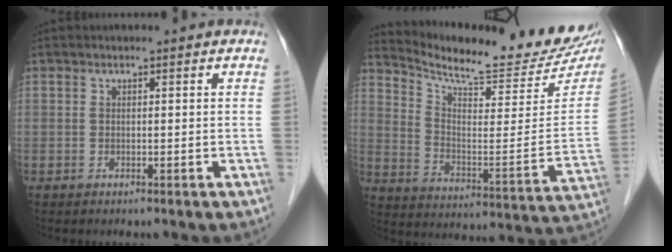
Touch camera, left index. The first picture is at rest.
{"total": 18.8, "force": [17.7, 2.1, 5.9], "torque": [-0.103, -0.080, 0.240]}